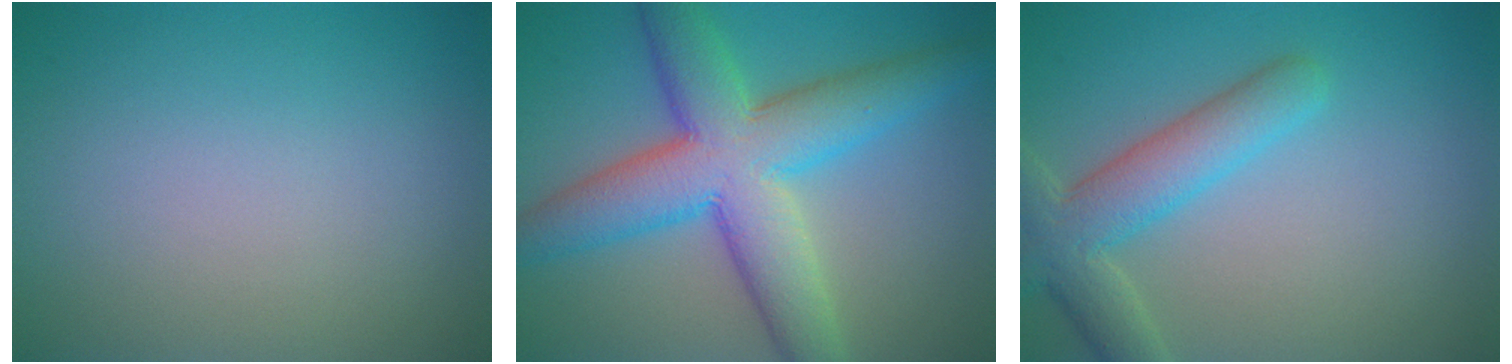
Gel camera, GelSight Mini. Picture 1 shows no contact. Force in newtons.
{"total": 9.8, "press": 9.8, "slide": 0.3}
{"total": 5.3, "press": 5.3, "slide": 0.4}